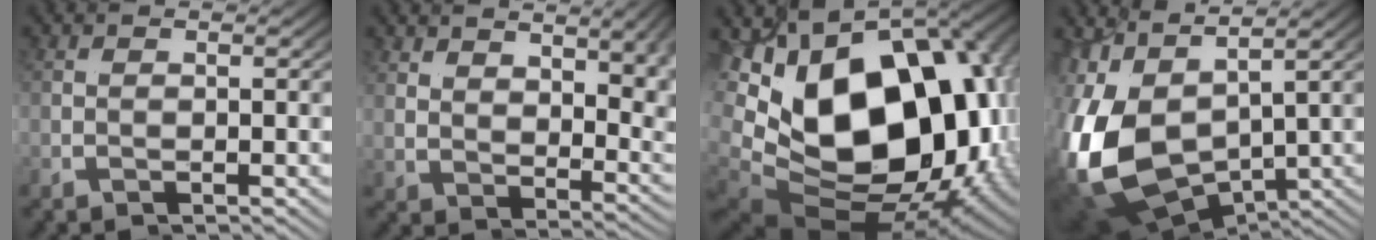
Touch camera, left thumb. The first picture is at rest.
{"total": 2.4, "force": [1.8, -1.2, 1.1], "torque": [-0.007, 0.007, 0.033]}
{"total": 22.1, "force": [0.3, 12.5, 18.2], "torque": [-0.301, -0.029, 0.019]}
{"total": 9.9, "force": [-2.4, 5.9, 7.6], "torque": [-0.193, -0.025, -0.029]}